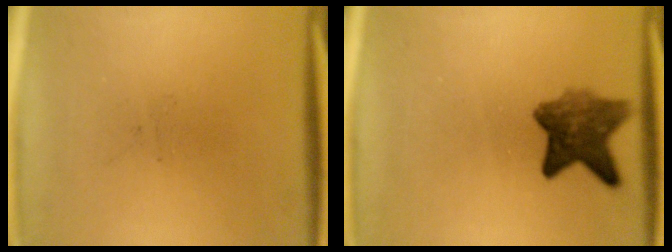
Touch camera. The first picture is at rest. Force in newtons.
{"total": 6.9}